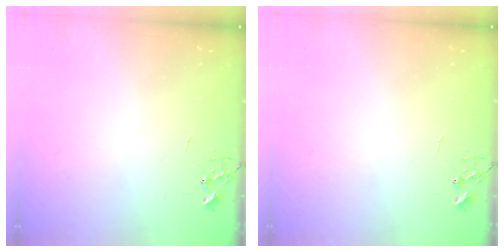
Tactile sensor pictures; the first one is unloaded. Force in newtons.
{"total": 0.0}